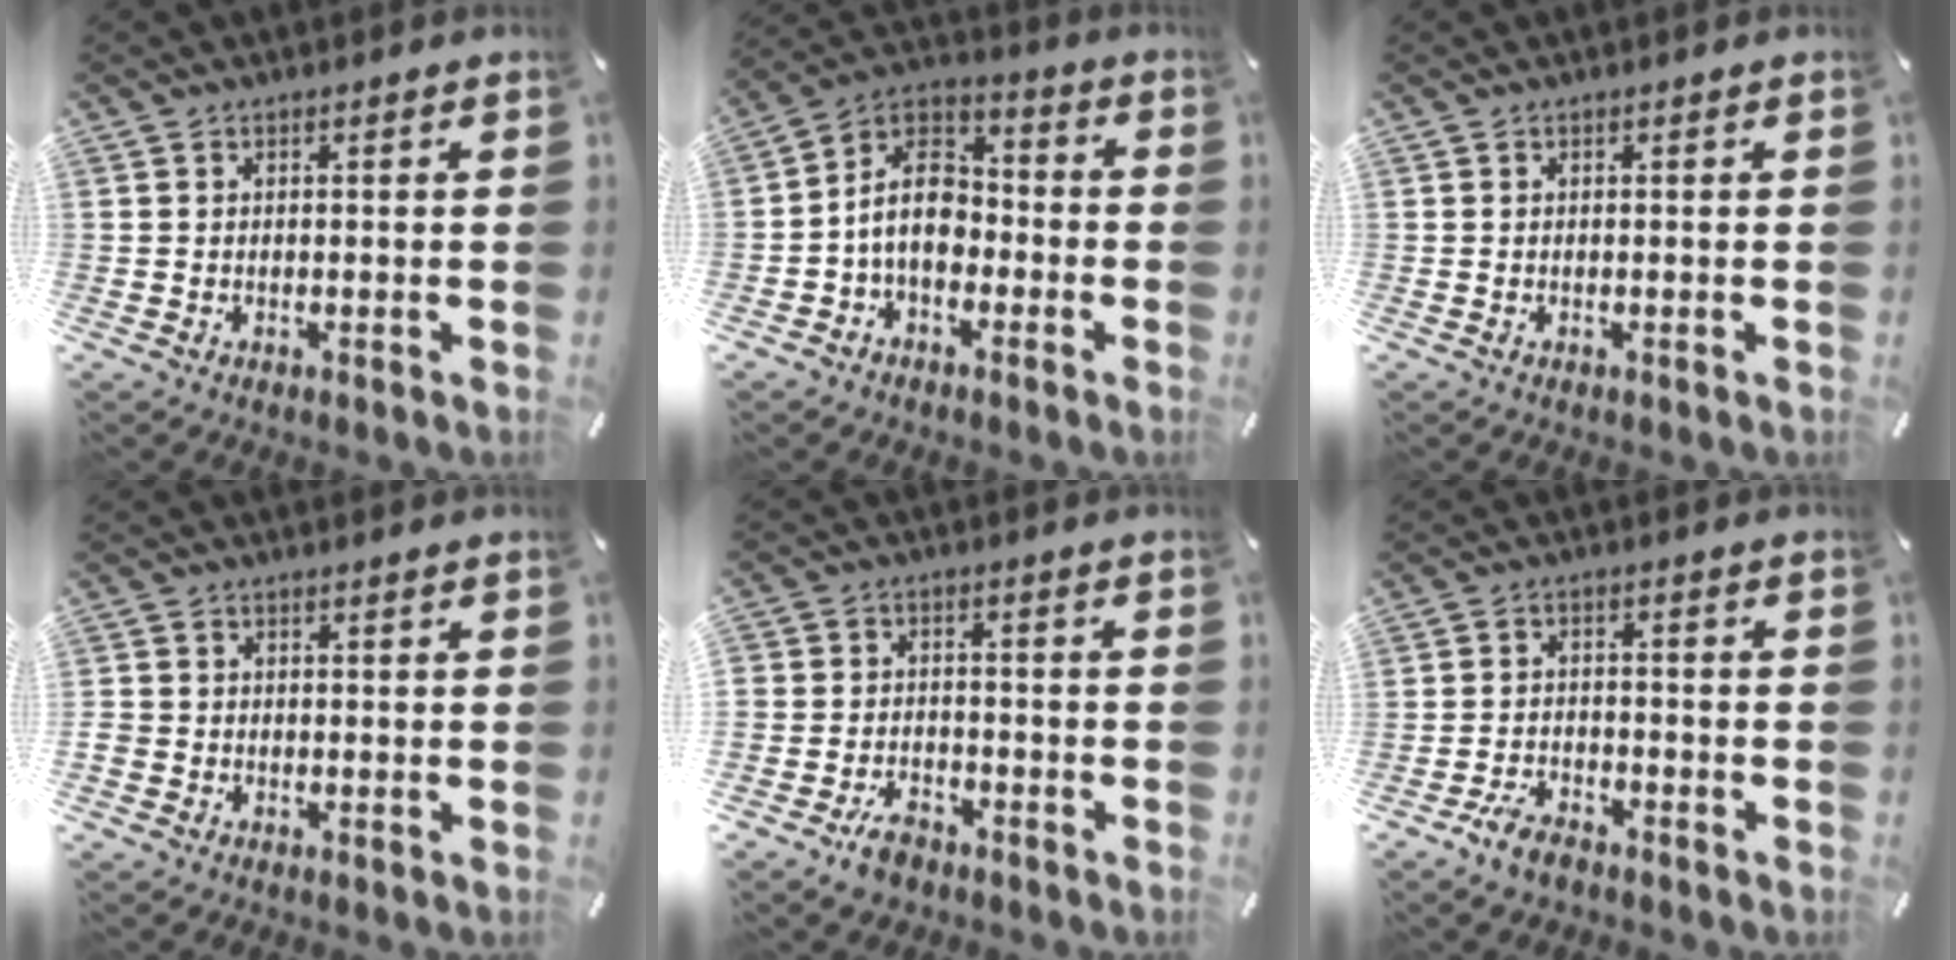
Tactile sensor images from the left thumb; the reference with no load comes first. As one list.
[{"total": 10.9, "force": [-2.9, 8.1, 6.8], "torque": [-0.156, 0.020, -0.056]}, {"total": 0.0}, {"total": 1.4, "force": [-0.5, 1.3, 0.3], "torque": [-0.001, 0.005, -0.011]}, {"total": 6.2, "force": [-4.0, 4.4, 1.5], "torque": [-0.025, 0.029, -0.074]}, {"total": 4.8, "force": [-3.9, 2.0, 2.0], "torque": [-0.042, 0.021, -0.076]}]